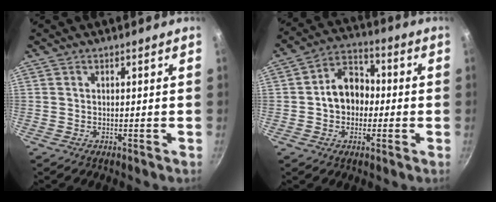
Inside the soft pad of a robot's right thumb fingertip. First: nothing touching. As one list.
[{"total": 9.8, "force": [-0.6, 7.6, 6.1], "torque": [-0.053, 0.027, -0.022]}]